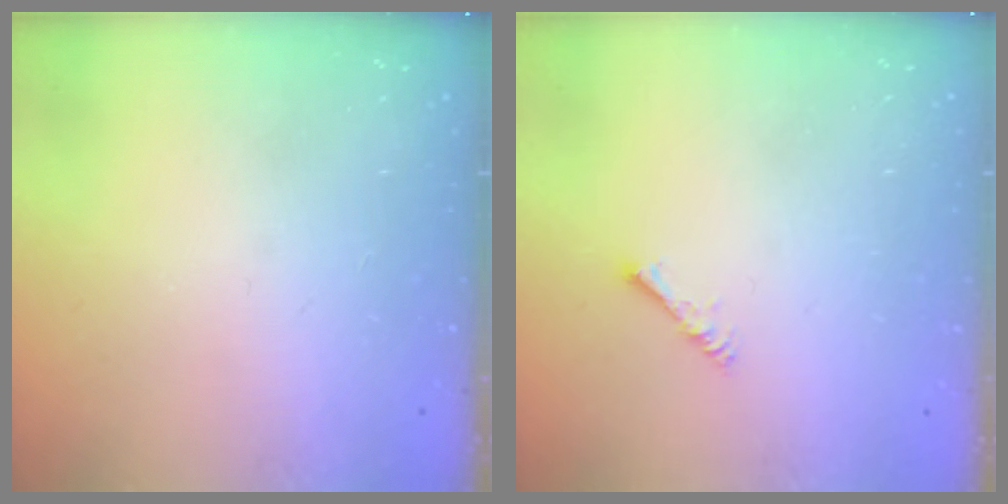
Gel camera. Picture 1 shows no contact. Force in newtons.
{"total": 1.4, "press": 1.3, "slide": 0.3}